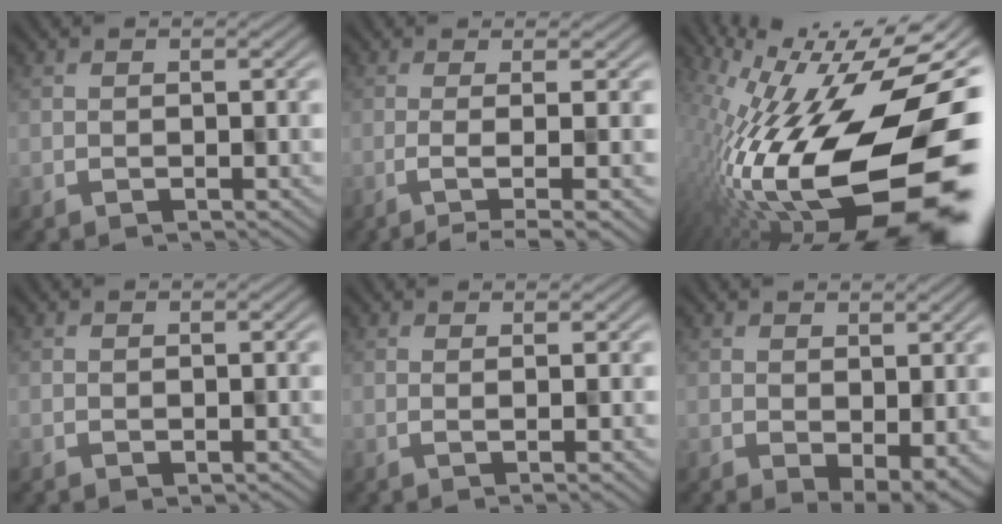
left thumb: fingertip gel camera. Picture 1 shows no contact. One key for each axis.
{"total": 4.5, "fx": -0.9, "fy": 1.1, "fz": 4.2, "tx": -0.060, "ty": -0.001, "tz": -0.019}
{"total": 20.0, "fx": -2.6, "fy": 7.9, "fz": 18.2, "tx": -0.325, "ty": -0.005, "tz": -0.054}
{"total": 0.6, "fx": 0.0, "fy": 0.3, "fz": 0.5, "tx": -0.008, "ty": -0.001, "tz": 0.003}
{"total": 1.9, "fx": 0.6, "fy": 0.2, "fz": 1.8, "tx": -0.017, "ty": 0.009, "tz": 0.003}
{"total": 5.2, "fx": -1.6, "fy": 2.4, "fz": 4.4, "tx": -0.062, "ty": -0.013, "tz": 0.004}